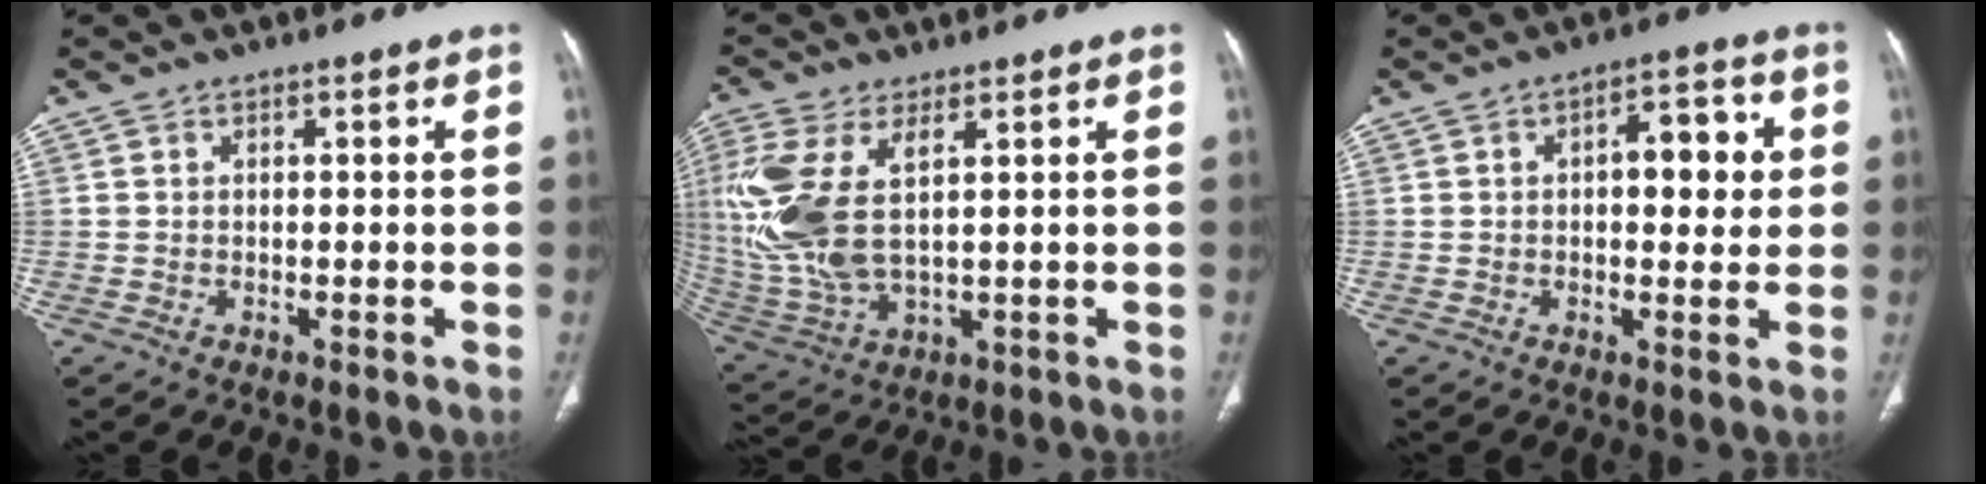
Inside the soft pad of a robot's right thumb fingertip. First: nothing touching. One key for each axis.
{"total": 15.3, "fx": 3.3, "fy": 7.2, "fz": 13.1, "tx": -0.321, "ty": -0.010, "tz": 0.078}
{"total": 8.5, "fx": 1.3, "fy": 4.3, "fz": 7.2, "tx": -0.068, "ty": 0.013, "tz": 0.015}